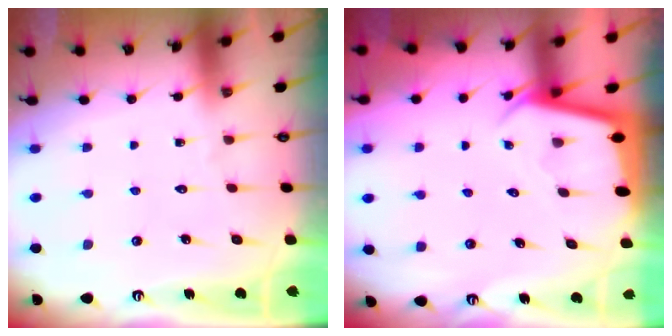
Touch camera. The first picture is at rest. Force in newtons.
{"total": 2.3, "press": 2.3, "slide": 0.1}